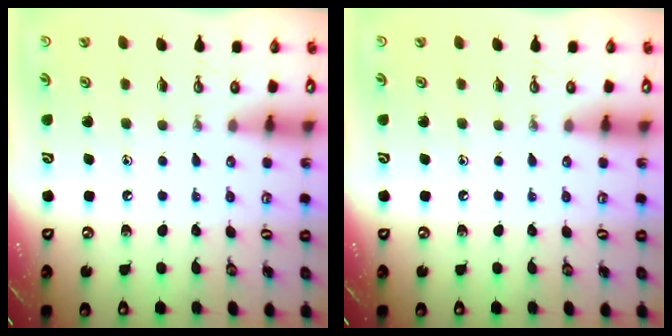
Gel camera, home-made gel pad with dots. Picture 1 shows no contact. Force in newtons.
{"total": 0.0}